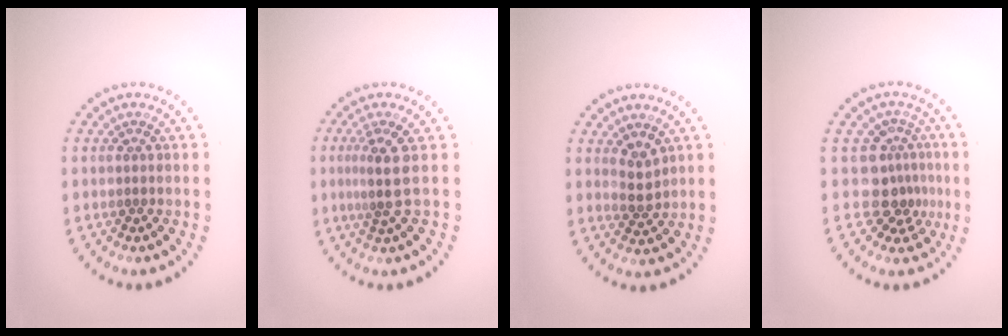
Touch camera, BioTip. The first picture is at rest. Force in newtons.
{"total": 2.7, "press": 1.9, "slide": 1.9}
{"total": 1.9, "press": 1.7, "slide": 0.8}
{"total": 3.2, "press": 2.3, "slide": 2.2}